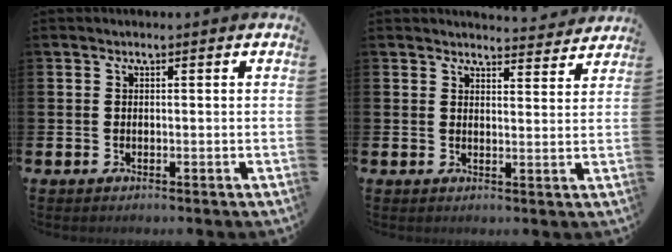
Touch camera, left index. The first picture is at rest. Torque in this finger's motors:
{"motor_torque": [0.98, -1.16, 0.22, 0.02]}